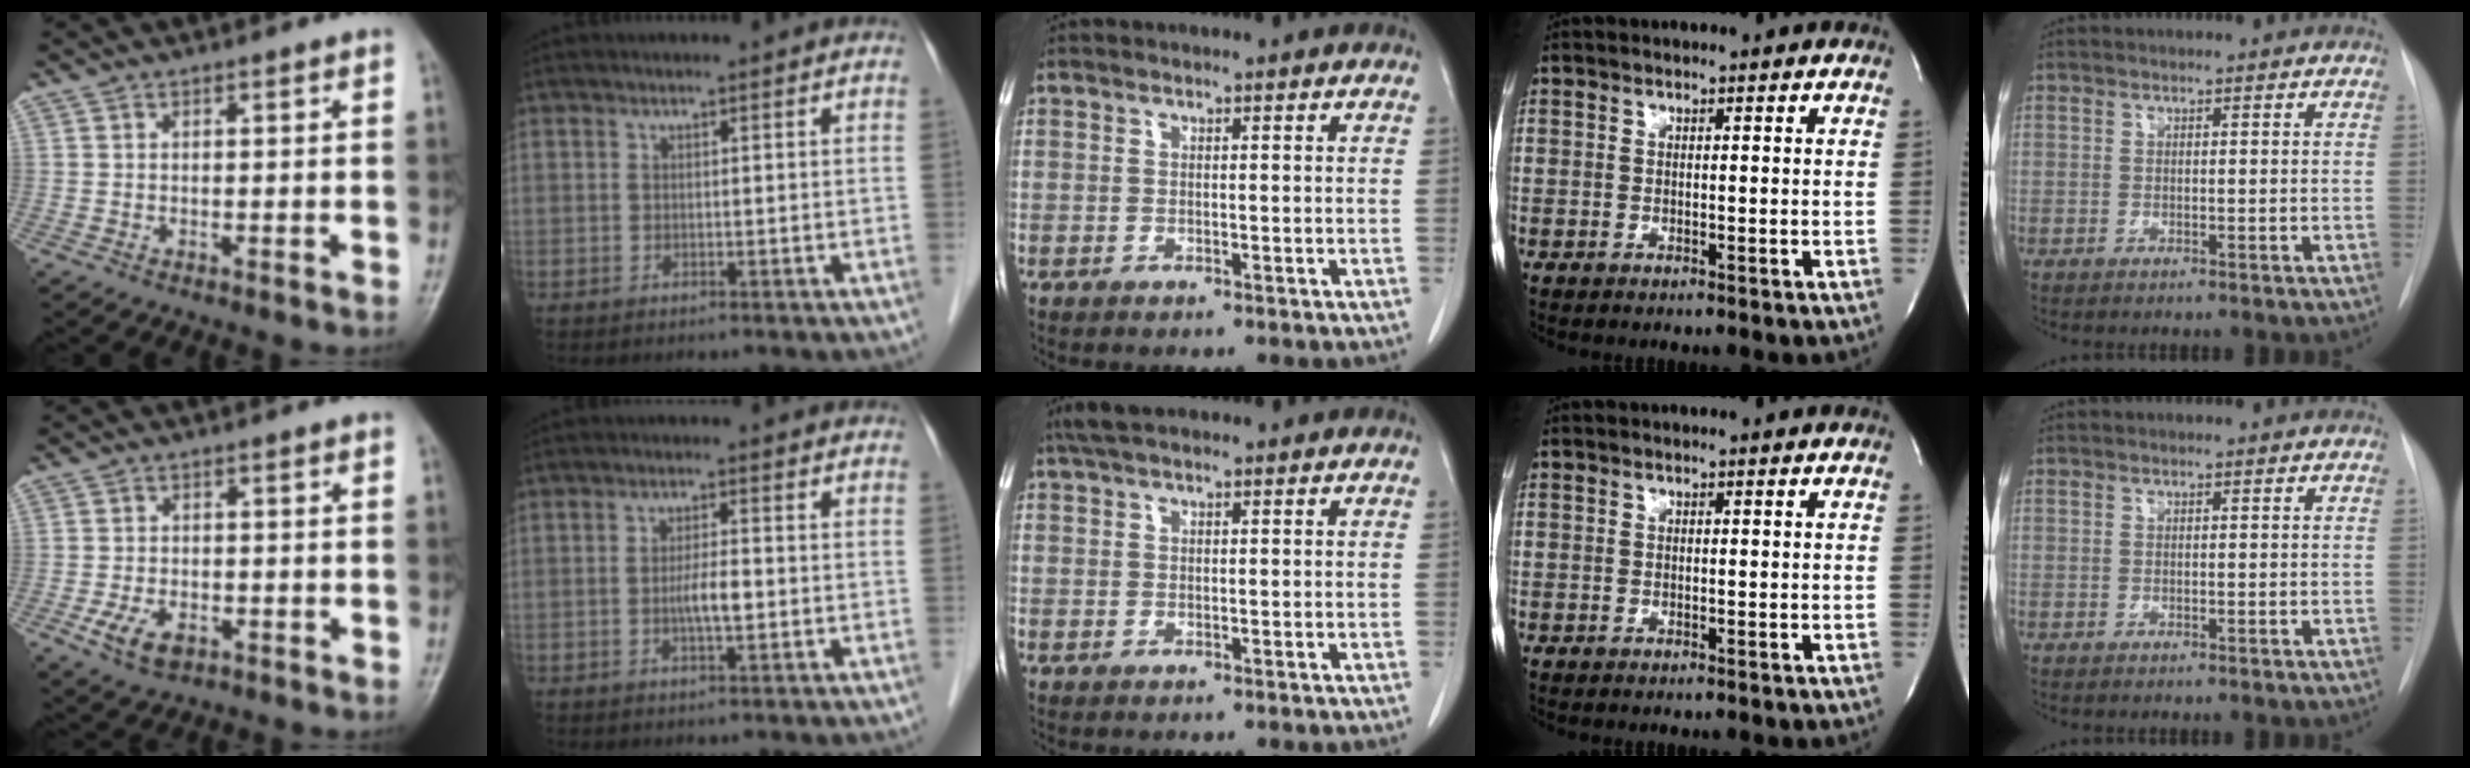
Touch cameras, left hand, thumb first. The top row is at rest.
{"thumb": {"total": 5.7, "force": [-2.5, 3.4, 3.8], "torque": [-0.073, 0.005, -0.040]}, "index": {"total": 3.2, "force": [-0.7, 0.6, 3.1], "torque": [-0.062, -0.001, -0.013]}, "middle": {"total": 4.0, "force": [3.1, 0.9, 2.4], "torque": [-0.047, 0.026, 0.057]}}